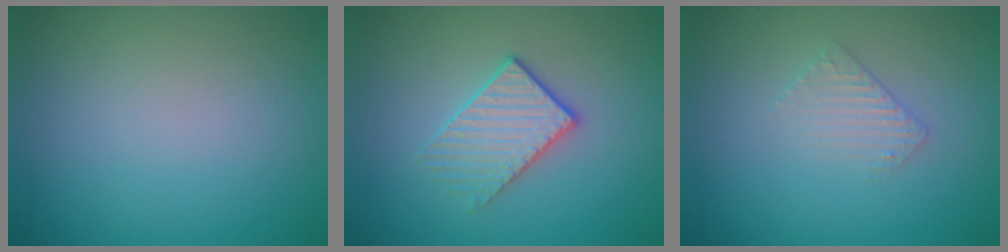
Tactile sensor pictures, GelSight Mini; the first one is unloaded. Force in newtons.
{"total": 2.6, "press": 2.3, "slide": 1.2}
{"total": 1.6, "press": 1.6, "slide": 0.4}